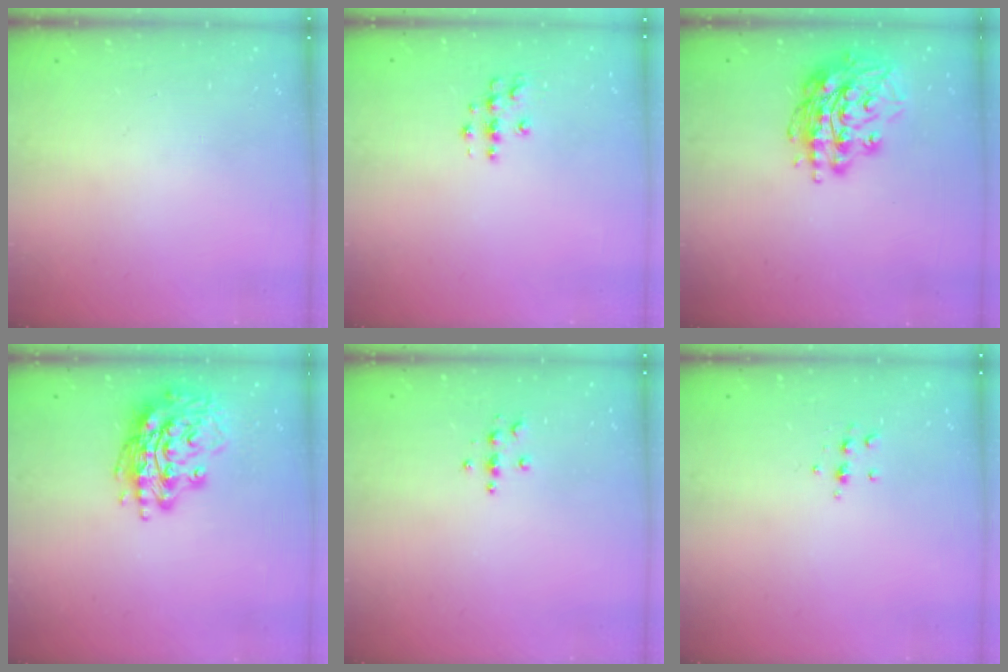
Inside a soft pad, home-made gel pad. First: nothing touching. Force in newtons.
{"total": 4.5, "press": 4.4, "slide": 0.4}
{"total": 15.3, "press": 15.3, "slide": 0.8}
{"total": 16.3, "press": 16.1, "slide": 2.8}
{"total": 4.0, "press": 3.9, "slide": 0.4}
{"total": 5.8, "press": 5.8, "slide": 0.6}